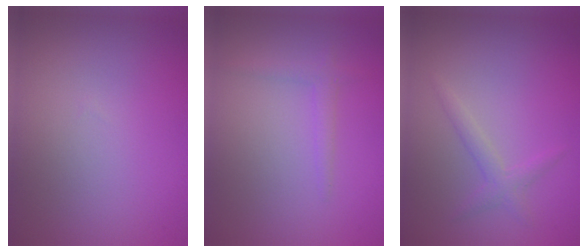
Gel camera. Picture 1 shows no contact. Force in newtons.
{"total": 1.3, "press": 1.3, "slide": 0.1}
{"total": 1.5, "press": 1.5, "slide": 0.1}